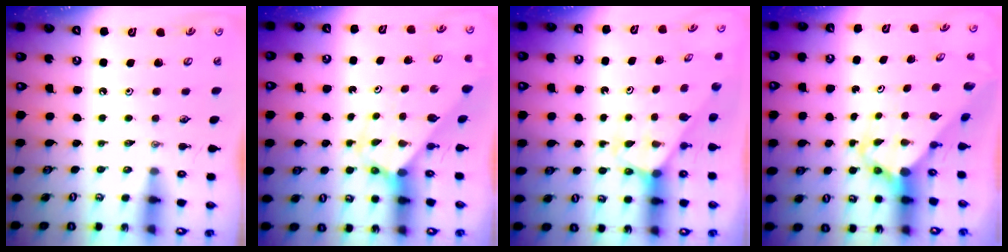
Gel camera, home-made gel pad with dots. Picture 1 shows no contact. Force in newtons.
{"total": 2.7, "press": 2.7, "slide": 0.2}
{"total": 2.4, "press": 2.4, "slide": 0.2}
{"total": 4.7, "press": 4.7, "slide": 0.4}